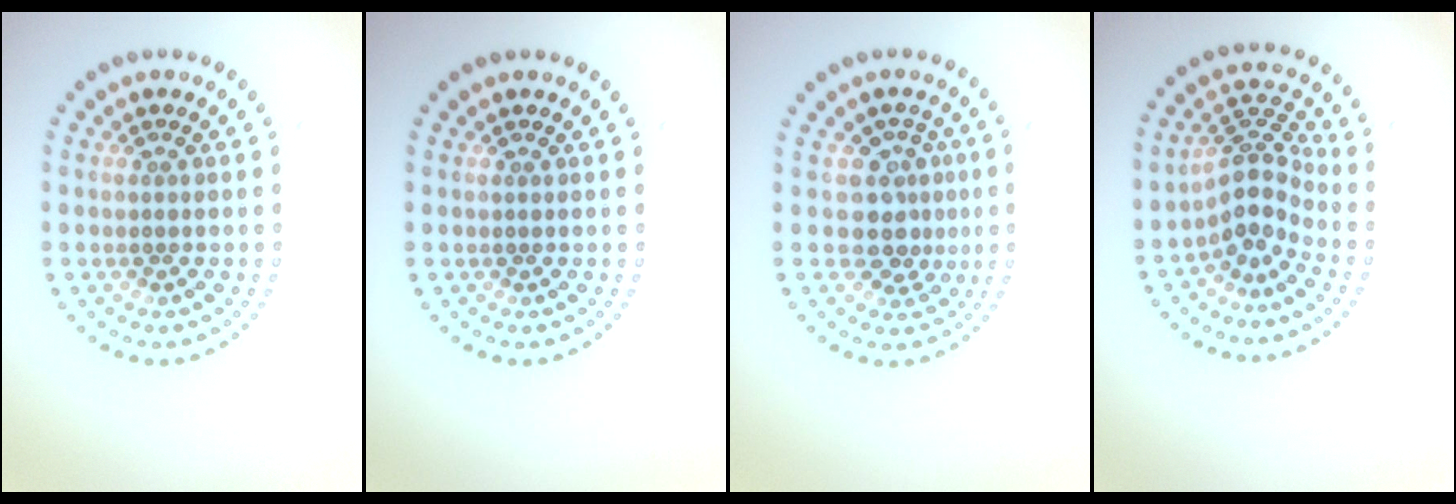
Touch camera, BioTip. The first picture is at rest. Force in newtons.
{"total": 0.0}
{"total": 3.1, "press": 2.4, "slide": 1.9}
{"total": 3.7, "press": 2.7, "slide": 2.5}